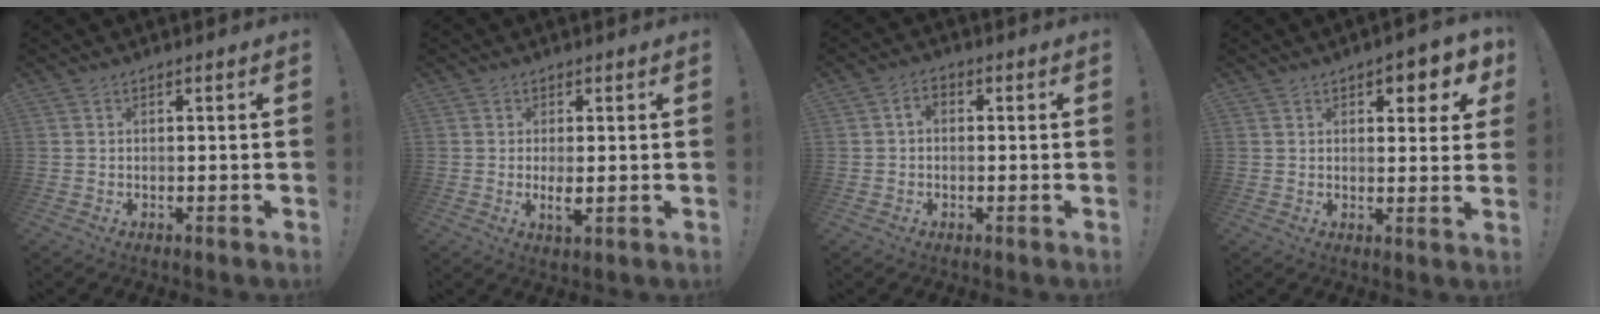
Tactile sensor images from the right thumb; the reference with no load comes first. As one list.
[{"total": 3.7, "force": [0.2, 1.0, 3.6], "torque": [-0.055, -0.010, 0.001]}, {"total": 2.5, "force": [-0.3, 1.7, 1.8], "torque": [-0.025, 0.006, -0.007]}, {"total": 4.9, "force": [2.5, 2.1, 3.6], "torque": [-0.031, -0.016, 0.037]}]